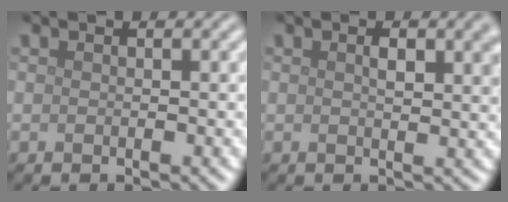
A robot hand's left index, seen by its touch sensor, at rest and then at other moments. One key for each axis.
{"total": 3.2, "fx": 1.0, "fy": 1.2, "fz": 2.8, "tx": -0.041, "ty": 0.004, "tz": 0.015}